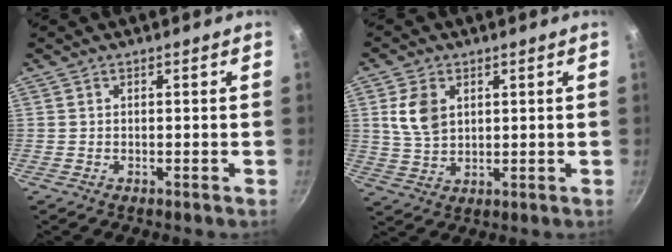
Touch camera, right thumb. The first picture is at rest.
{"total": 7.1, "force": [2.2, 4.8, 4.8], "torque": [-0.082, -0.010, 0.045]}